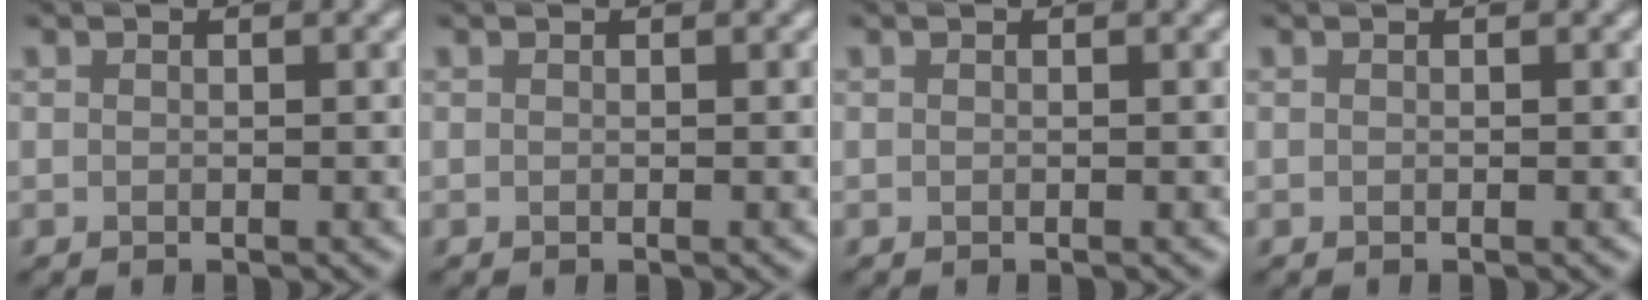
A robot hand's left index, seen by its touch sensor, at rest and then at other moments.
{"total": 0.0}
{"total": 0.0}
{"total": 0.0}